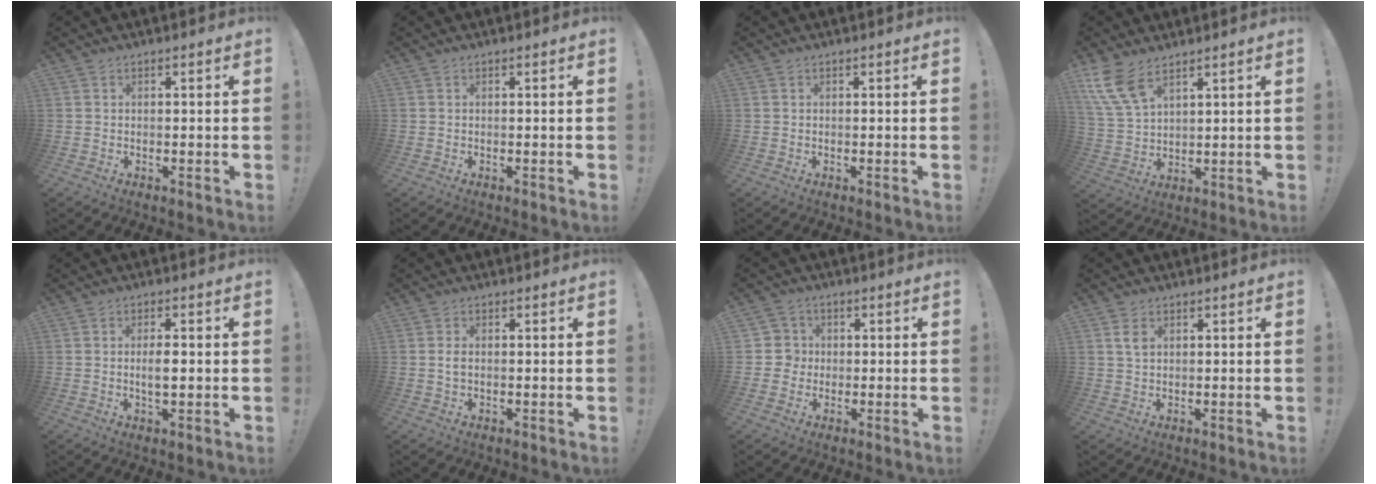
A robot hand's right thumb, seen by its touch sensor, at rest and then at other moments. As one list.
[{"total": 0.0}, {"total": 0.0}, {"total": 9.7, "force": [6.7, 4.0, 5.8], "torque": [-0.125, -0.025, 0.130]}, {"total": 3.8, "force": [-0.2, 1.4, 3.6], "torque": [-0.057, -0.005, -0.010]}, {"total": 1.5, "force": [-0.1, 1.0, 1.2], "torque": [-0.027, 0.007, -0.002]}, {"total": 4.6, "force": [-0.2, 4.5, 0.6], "torque": [-0.013, 0.006, -0.001]}, {"total": 3.4, "force": [1.4, 1.9, 2.4], "torque": [-0.036, -0.002, 0.023]}]